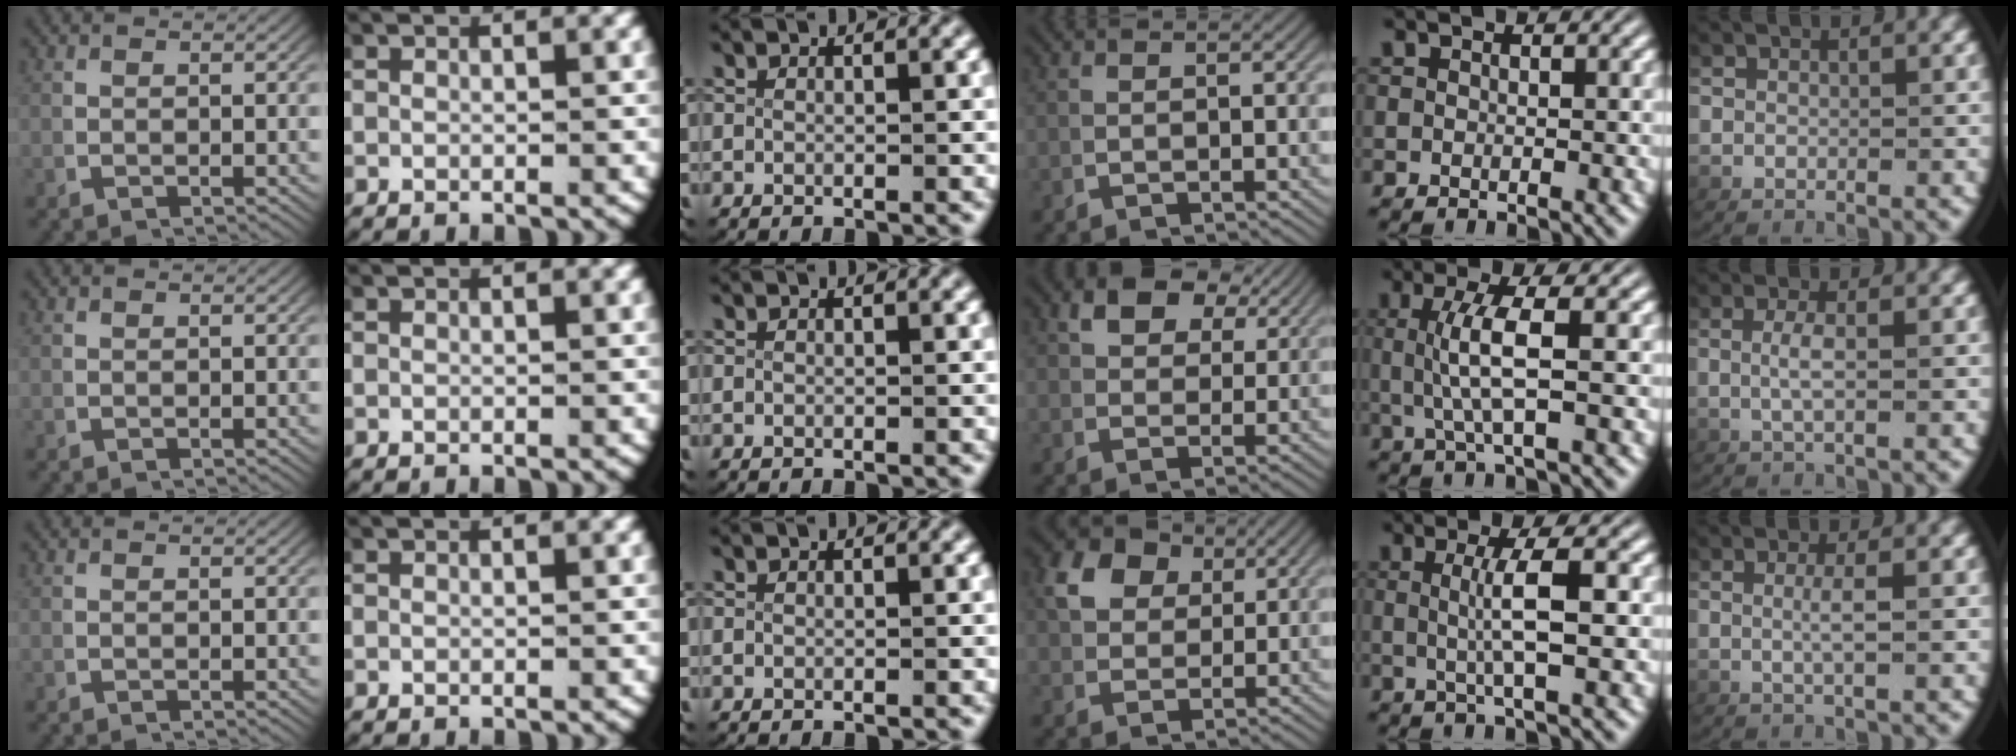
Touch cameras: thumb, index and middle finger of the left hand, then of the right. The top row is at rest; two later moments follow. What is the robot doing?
{"motion": "lift_and_place", "object": "card"}